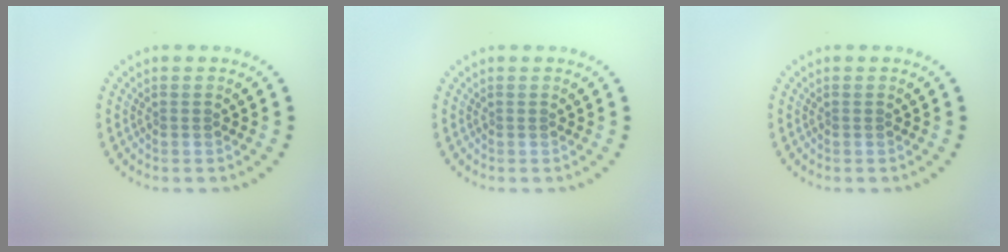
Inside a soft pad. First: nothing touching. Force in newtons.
{"total": 0.0}
{"total": 0.0}